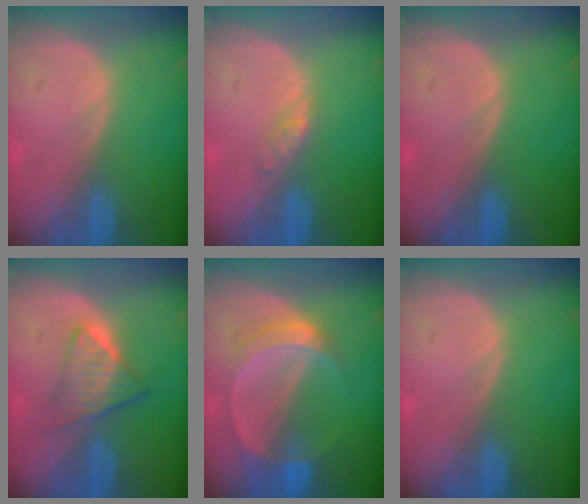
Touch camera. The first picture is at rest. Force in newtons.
{"total": 1.7, "press": 1.7, "slide": 0.2}
{"total": 0.0}
{"total": 6.2, "press": 5.4, "slide": 3.0}
{"total": 5.7, "press": 5.2, "slide": 2.3}
{"total": 0.0}